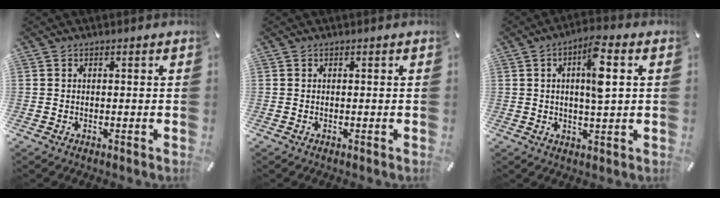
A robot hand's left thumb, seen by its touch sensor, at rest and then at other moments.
{"total": 0.0}
{"total": 8.5, "force": [2.0, 2.0, 8.0], "torque": [-0.139, 0.000, 0.028]}